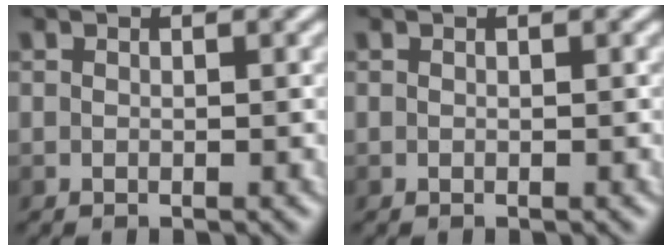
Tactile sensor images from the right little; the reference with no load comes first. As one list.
[{"total": 0.0}]